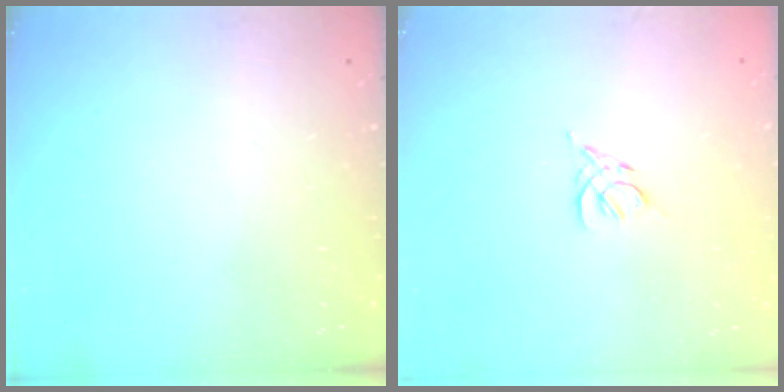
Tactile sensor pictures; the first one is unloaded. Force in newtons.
{"total": 2.5, "press": 2.4, "slide": 0.7}